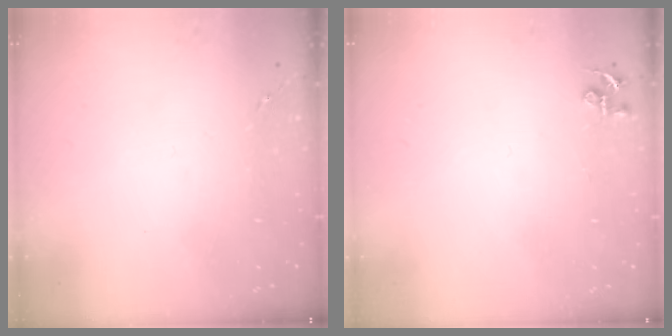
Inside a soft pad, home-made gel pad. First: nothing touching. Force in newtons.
{"total": 4.5, "press": 4.4, "slide": 0.5}